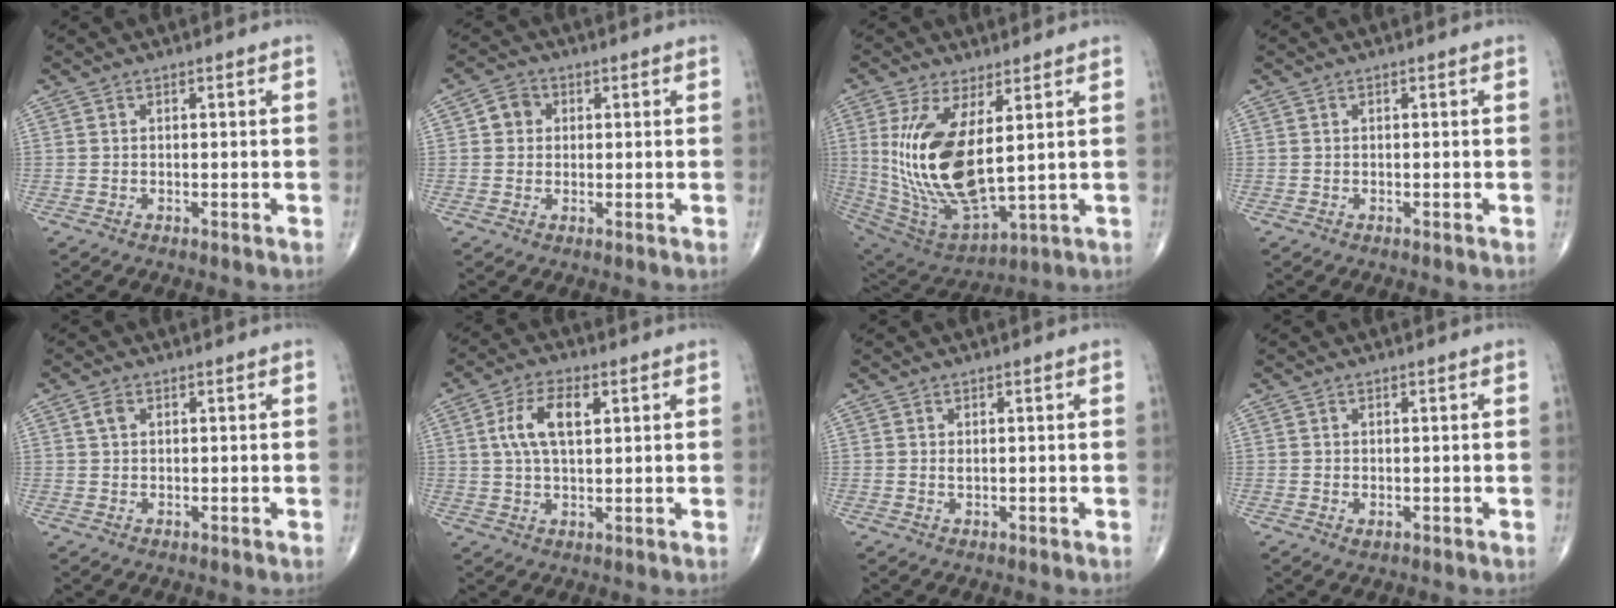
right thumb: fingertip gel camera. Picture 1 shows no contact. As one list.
[{"total": 3.7, "force": [0.7, 3.3, 1.5], "torque": [-0.005, 0.005, 0.006]}, {"total": 19.1, "force": [3.3, 7.9, 17.1], "torque": [-0.354, -0.031, 0.084]}, {"total": 0.0}, {"total": 1.8, "force": [0.7, 1.2, 1.2], "torque": [-0.021, 0.004, 0.014]}, {"total": 8.3, "force": [2.3, 4.0, 6.9], "torque": [-0.128, 0.005, 0.042]}, {"total": 0.6, "force": [0.1, 0.3, 0.5], "torque": [-0.008, -0.002, 0.004]}, {"total": 0.8, "force": [-0.2, 0.5, 0.6], "torque": [-0.007, -0.002, -0.001]}]